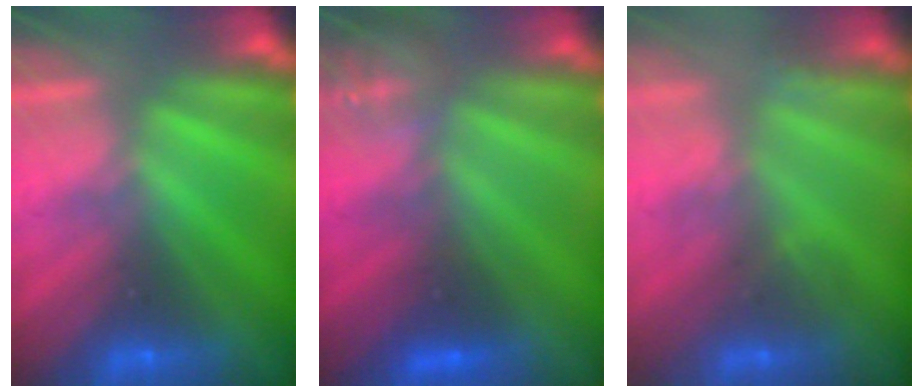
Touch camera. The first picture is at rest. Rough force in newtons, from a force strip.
{"total": 3.0}
{"total": 2.8}